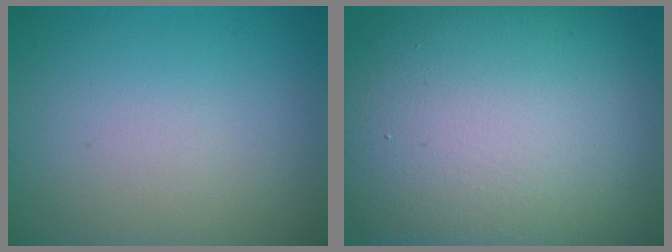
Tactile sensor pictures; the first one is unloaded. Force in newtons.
{"total": 18.9, "press": 18.8, "slide": 0.6}